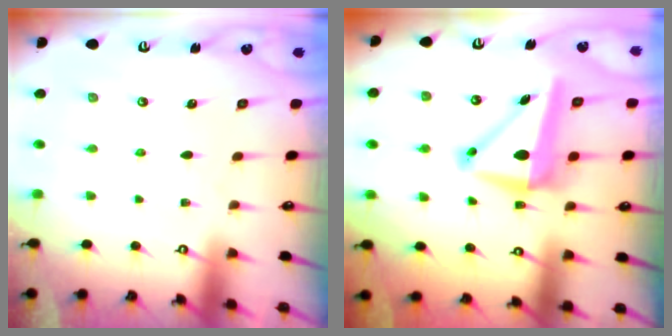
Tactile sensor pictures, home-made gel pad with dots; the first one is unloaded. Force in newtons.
{"total": 8.9, "press": 8.7, "slide": 1.6}